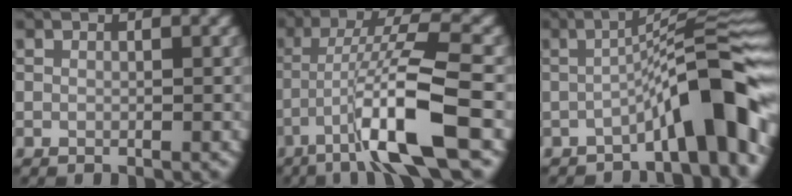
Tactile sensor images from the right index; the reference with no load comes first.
{"total": 8.6, "force": [-4.1, 0.8, 7.5], "torque": [-0.132, 0.010, -0.078]}
{"total": 8.8, "force": [-3.7, 1.3, 7.8], "torque": [-0.102, 0.029, -0.065]}